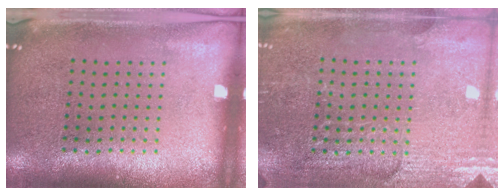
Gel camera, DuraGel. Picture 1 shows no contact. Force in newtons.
{"total": 2.9, "press": 2.9, "slide": 0.3}